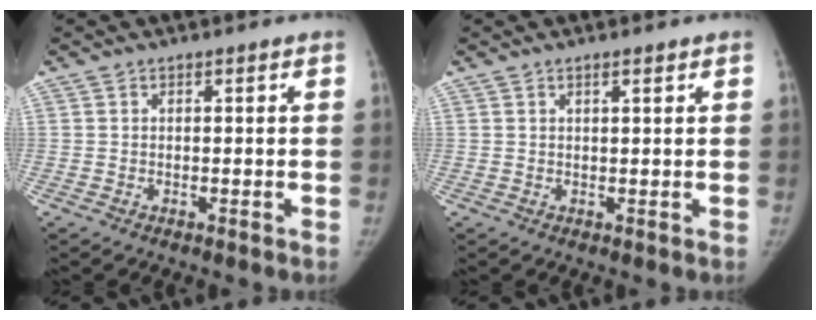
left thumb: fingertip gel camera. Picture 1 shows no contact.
{"total": 1.4, "force": [0.9, 0.2, 1.0], "torque": [-0.016, -0.004, 0.015]}